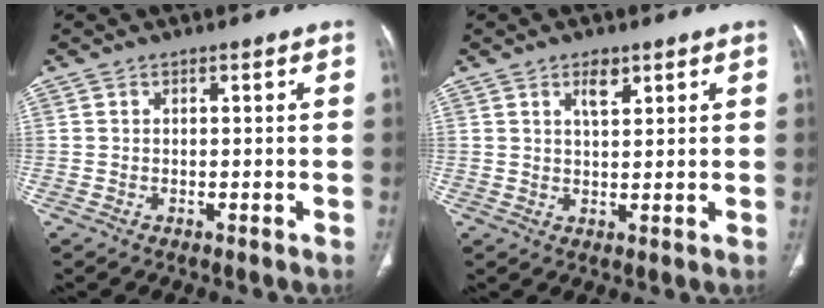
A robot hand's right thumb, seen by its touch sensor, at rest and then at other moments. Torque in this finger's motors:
{"motor_torque": [-0.02, -0.02, 0.52, 0.24, 0.01]}